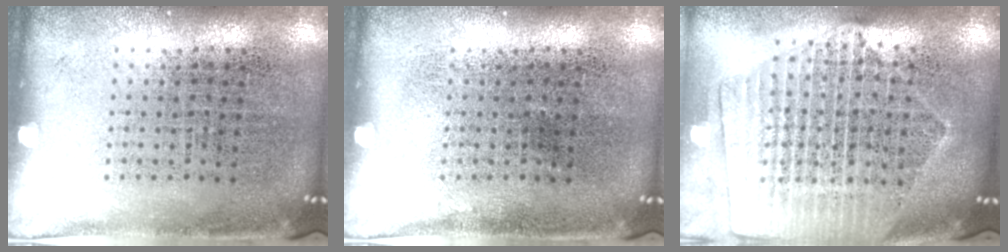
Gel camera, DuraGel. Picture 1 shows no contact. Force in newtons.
{"total": 0.0}
{"total": 2.2, "press": 1.9, "slide": 1.1}